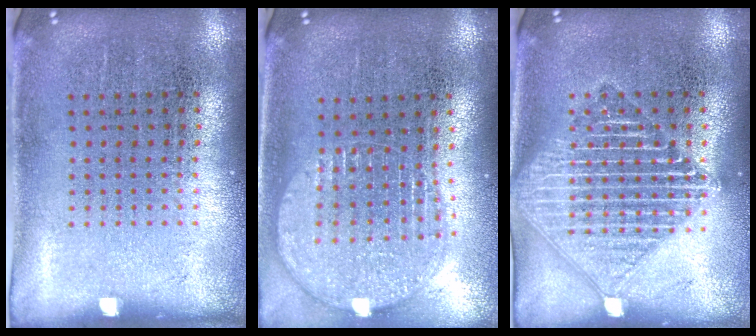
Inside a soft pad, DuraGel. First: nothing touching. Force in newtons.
{"total": 1.6, "press": 1.4, "slide": 0.8}
{"total": 2.6, "press": 2.6, "slide": 0.3}